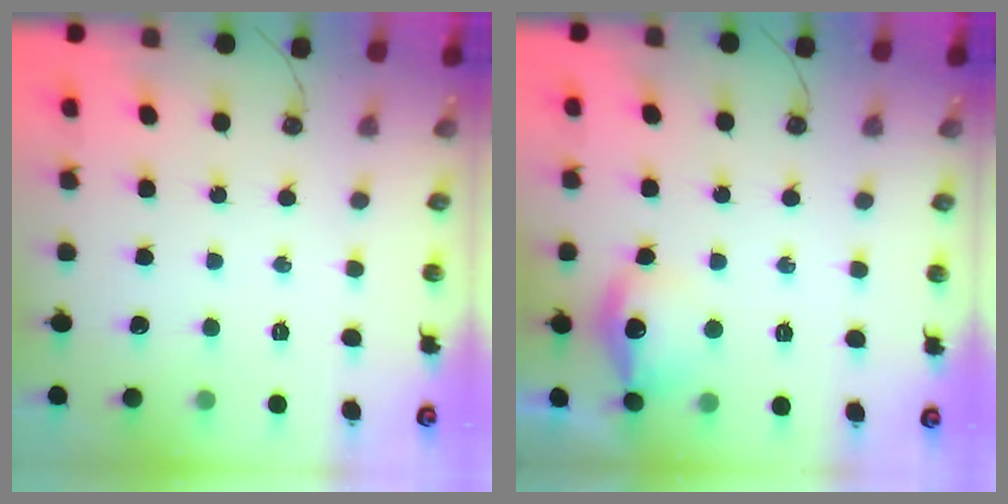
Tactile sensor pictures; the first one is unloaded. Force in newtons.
{"total": 13.0, "press": 12.9, "slide": 1.0}